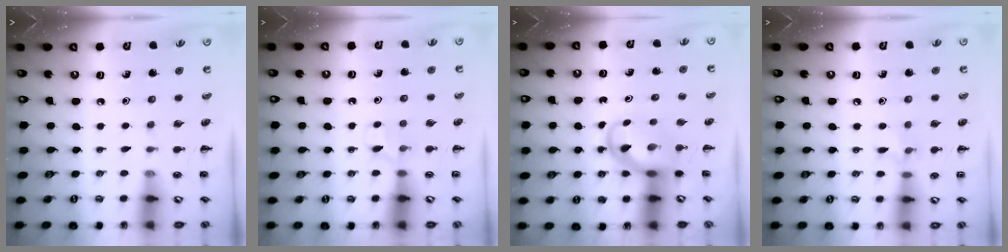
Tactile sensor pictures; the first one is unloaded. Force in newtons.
{"total": 4.2, "press": 4.0, "slide": 1.3}
{"total": 5.1, "press": 5.0, "slide": 0.4}
{"total": 6.3, "press": 6.0, "slide": 2.1}